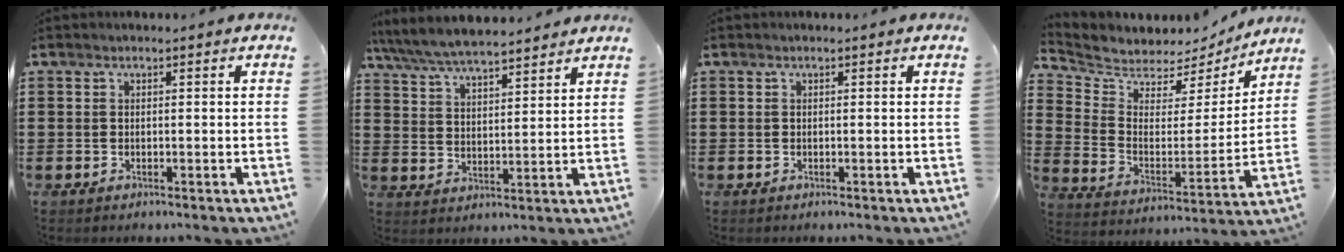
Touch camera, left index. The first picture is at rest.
{"total": 6.4, "force": [6.0, 0.7, 2.0], "torque": [-0.062, -0.026, 0.108]}
{"total": 0.0}
{"total": 5.1, "force": [4.7, 1.9, -0.6], "torque": [-0.032, -0.044, 0.077]}